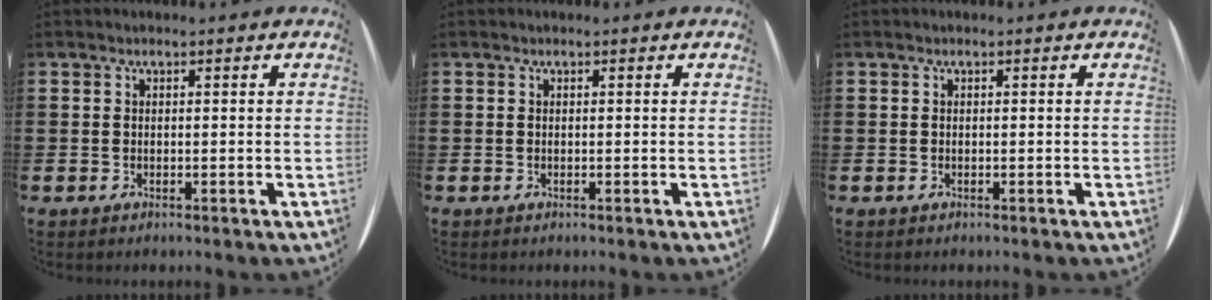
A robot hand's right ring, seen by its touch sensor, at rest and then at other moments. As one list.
[{"total": 0.0}, {"total": 0.0}]